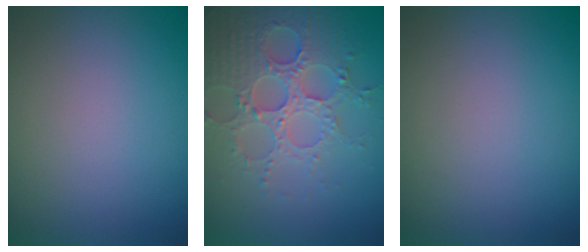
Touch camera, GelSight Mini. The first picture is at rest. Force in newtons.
{"total": 4.9, "press": 4.4, "slide": 2.1}
{"total": 0.0}